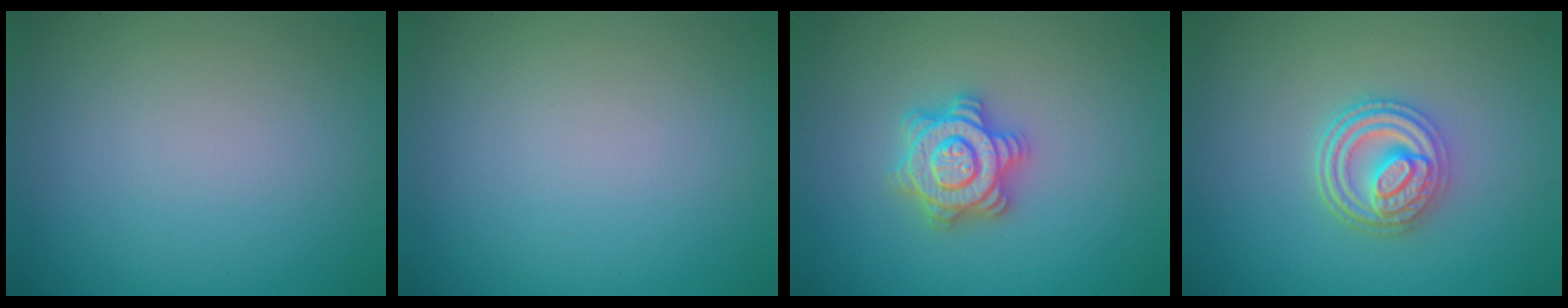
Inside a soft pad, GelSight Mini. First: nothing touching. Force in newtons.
{"total": 0.0}
{"total": 4.6, "press": 4.6, "slide": 0.6}
{"total": 4.6, "press": 3.7, "slide": 2.7}